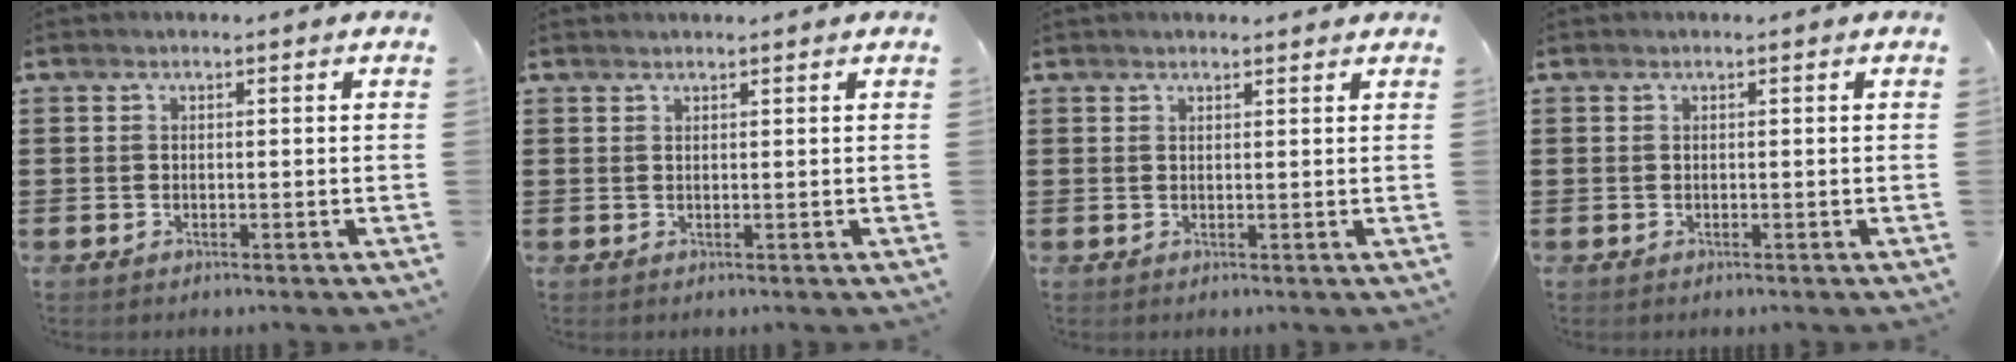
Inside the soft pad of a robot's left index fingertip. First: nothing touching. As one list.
[{"total": 0.7, "force": [0.6, 0.0, 0.1], "torque": [-0.004, -0.001, 0.013]}, {"total": 1.0, "force": [1.0, 0.2, 0.3], "torque": [-0.007, 0.000, 0.019]}, {"total": 0.0}]